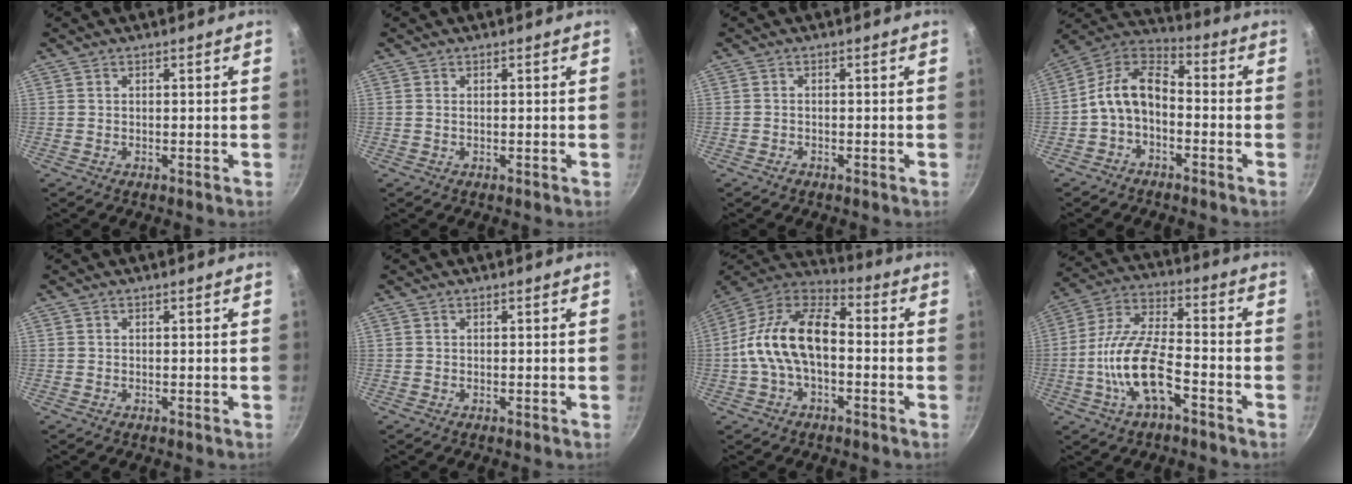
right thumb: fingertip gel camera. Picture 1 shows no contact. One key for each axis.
{"total": 0.0}
{"total": 0.8, "fx": -0.6, "fy": 0.5, "fz": 0.3, "tx": -0.005, "ty": 0.001, "tz": -0.012}
{"total": 10.9, "fx": -2.1, "fy": 7.1, "fz": 8.0, "tx": -0.138, "ty": 0.047, "tz": -0.054}
{"total": 0.0}
{"total": 0.0}
{"total": 16.6, "fx": -1.3, "fy": 9.5, "fz": 13.6, "tx": -0.251, "ty": 0.043, "tz": -0.032}
{"total": 14.4, "fx": -4.9, "fy": 6.1, "fz": 12.1, "tx": -0.246, "ty": 0.042, "tz": -0.091}